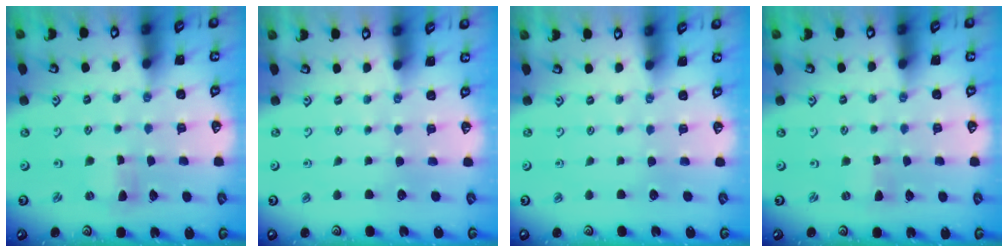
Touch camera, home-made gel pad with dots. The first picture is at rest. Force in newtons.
{"total": 0.0}
{"total": 0.0}
{"total": 0.0}